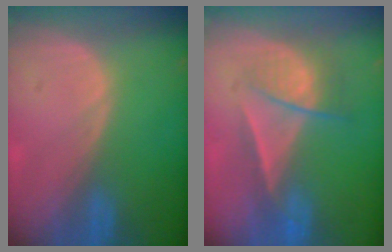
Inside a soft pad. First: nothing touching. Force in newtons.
{"total": 7.1, "press": 6.0, "slide": 3.7}